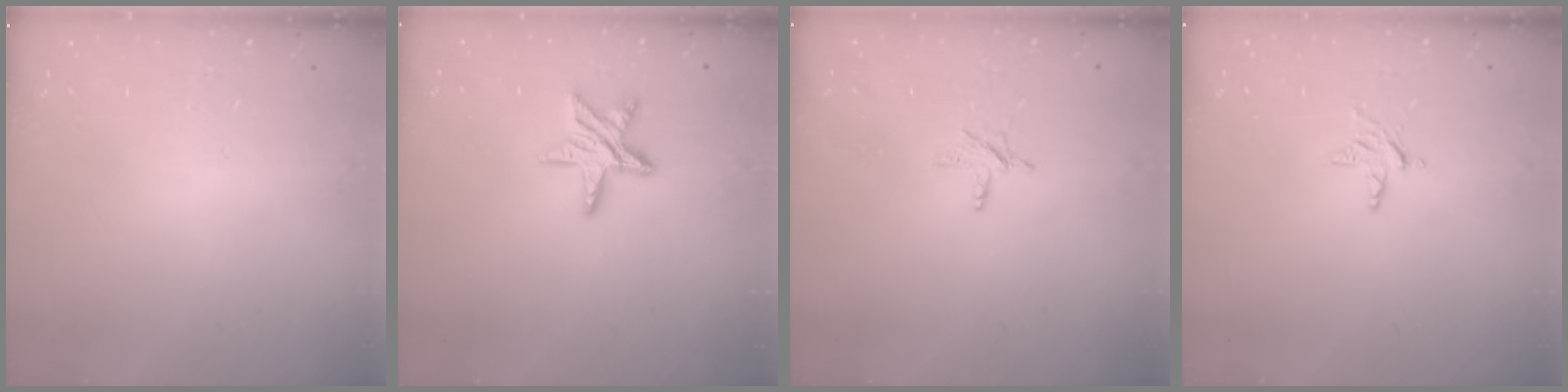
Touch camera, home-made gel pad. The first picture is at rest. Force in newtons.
{"total": 11.2, "press": 11.2, "slide": 0.8}
{"total": 3.9, "press": 3.9, "slide": 0.3}
{"total": 5.2, "press": 5.2, "slide": 0.4}